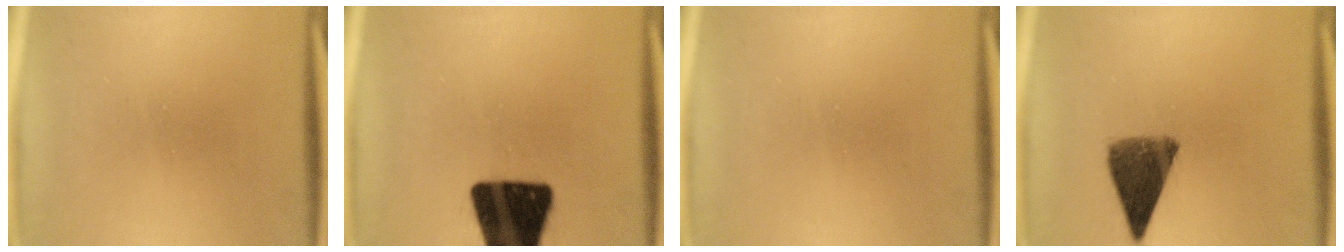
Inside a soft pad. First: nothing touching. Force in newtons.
{"total": 19.3}
{"total": 0.0}
{"total": 8.8}